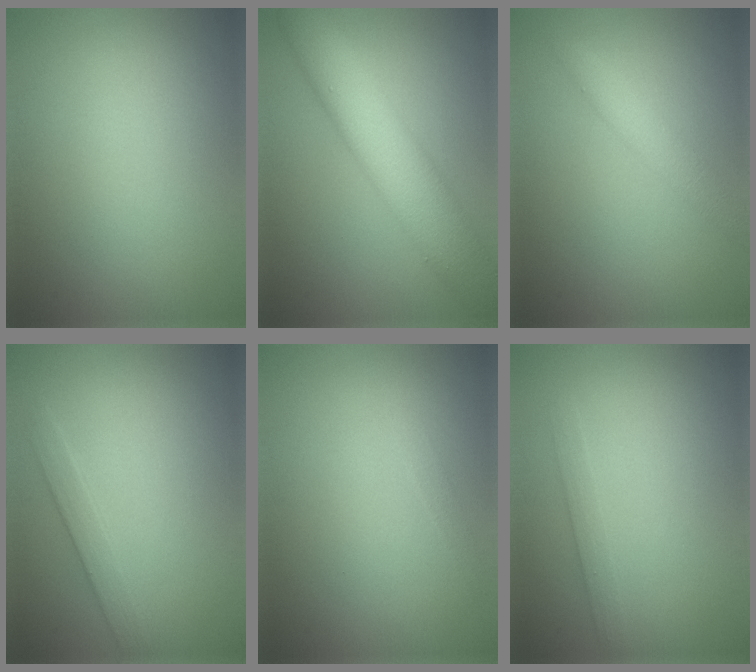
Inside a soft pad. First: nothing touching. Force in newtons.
{"total": 8.2, "press": 8.2, "slide": 0.2}
{"total": 2.7, "press": 2.7, "slide": 0.1}
{"total": 1.9, "press": 1.9, "slide": 0.1}
{"total": 0.8, "press": 0.8, "slide": 0.0}
{"total": 1.3, "press": 1.3, "slide": 0.1}